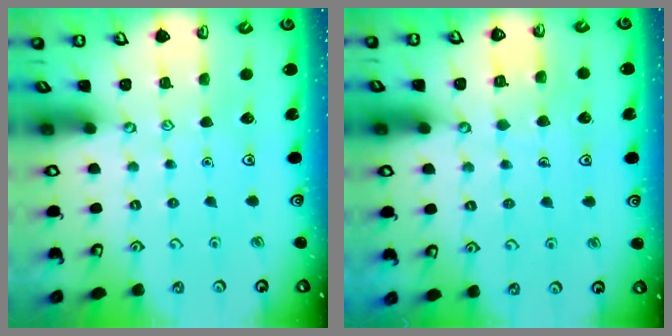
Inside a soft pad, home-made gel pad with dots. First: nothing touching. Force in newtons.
{"total": 4.0, "press": 3.9, "slide": 0.3}